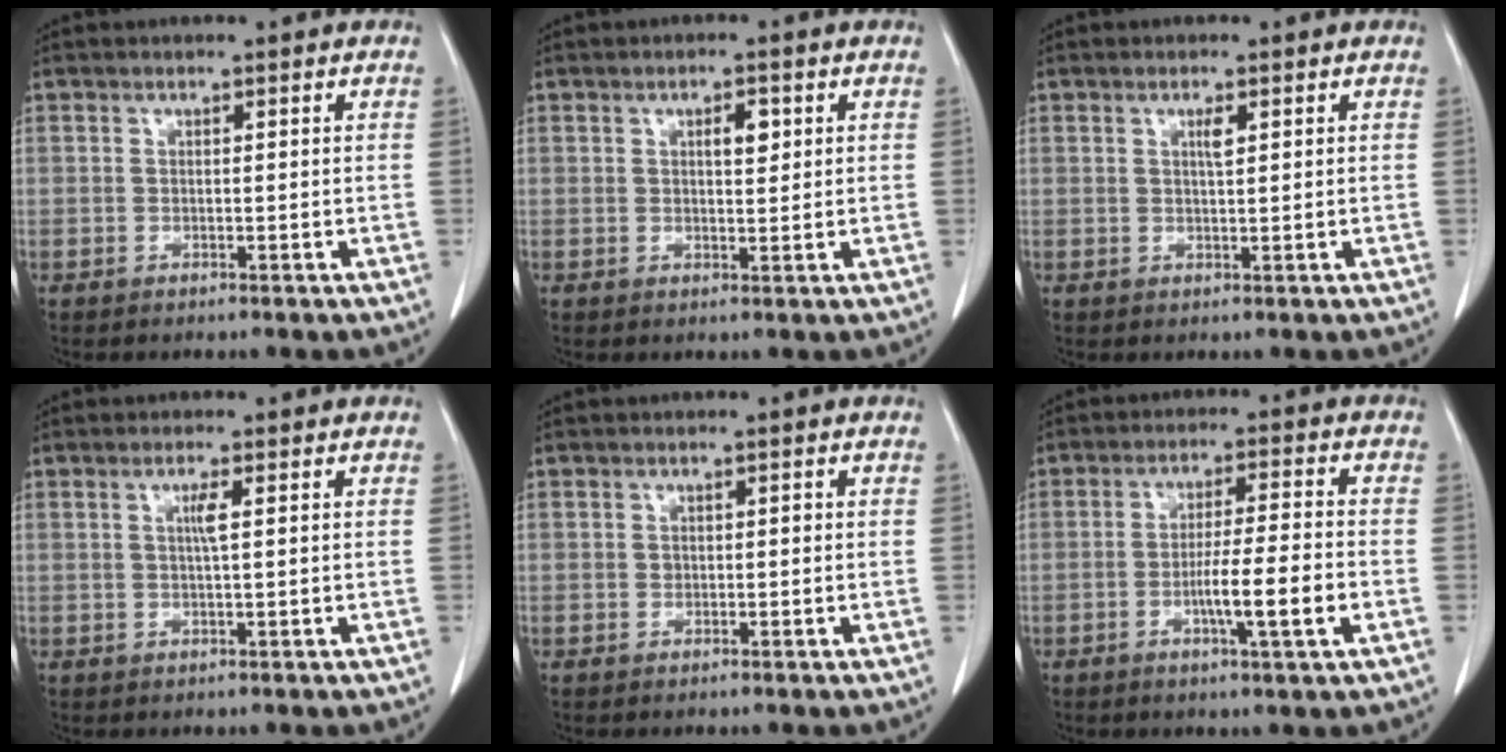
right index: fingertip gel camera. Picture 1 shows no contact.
{"total": 2.7, "force": [0.9, 0.9, 2.4], "torque": [-0.038, -0.001, 0.015]}
{"total": 1.5, "force": [0.6, 0.1, 1.3], "torque": [-0.026, -0.001, 0.010]}
{"total": 1.9, "force": [0.4, -0.1, 1.8], "torque": [-0.036, 0.002, 0.007]}
{"total": 0.9, "force": [0.0, 0.7, 0.6], "torque": [-0.011, 0.007, 0.002]}
{"total": 8.0, "force": [-2.5, -0.1, 7.6], "torque": [-0.127, -0.005, -0.045]}